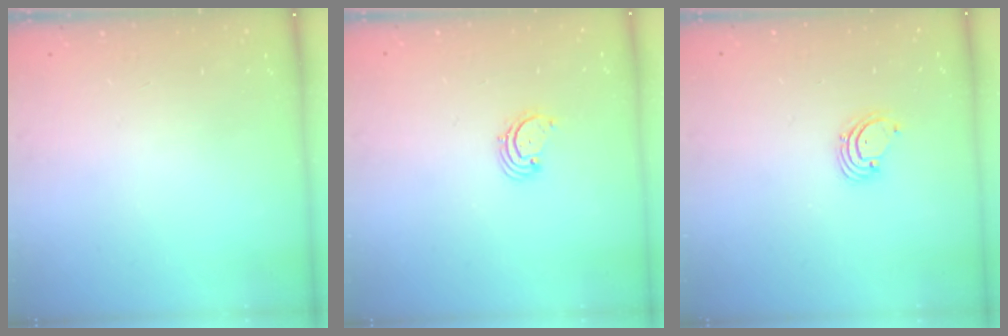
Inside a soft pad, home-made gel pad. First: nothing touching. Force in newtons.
{"total": 1.7, "press": 1.7, "slide": 0.2}
{"total": 1.6, "press": 1.6, "slide": 0.1}